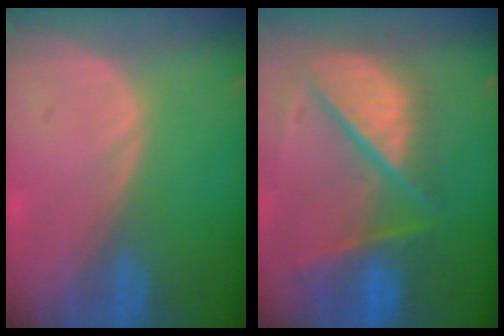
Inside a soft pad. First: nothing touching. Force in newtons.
{"total": 11.7, "press": 9.7, "slide": 6.4}